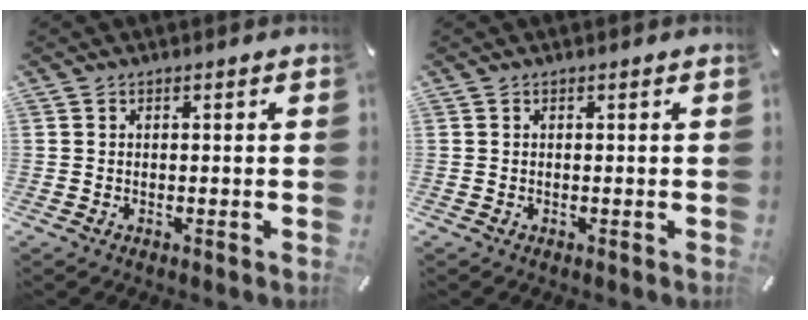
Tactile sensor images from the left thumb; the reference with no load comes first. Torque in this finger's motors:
{"motor_torque": [-0.04, 0.04, 0.01, 0.01, 0.00]}